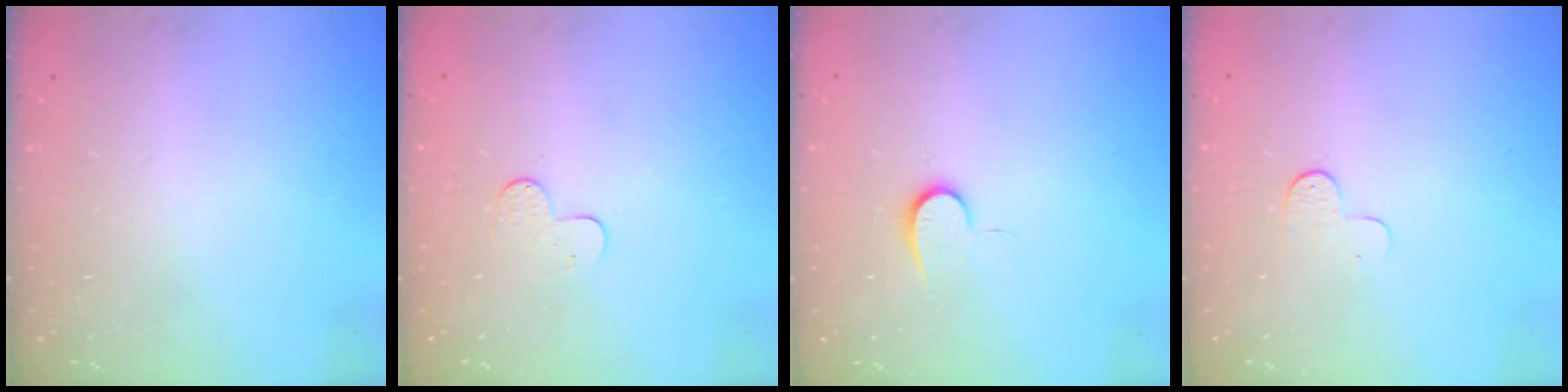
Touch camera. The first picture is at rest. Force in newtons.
{"total": 5.3, "press": 5.3, "slide": 0.5}
{"total": 6.6, "press": 6.6, "slide": 0.7}
{"total": 3.9, "press": 3.9, "slide": 0.4}